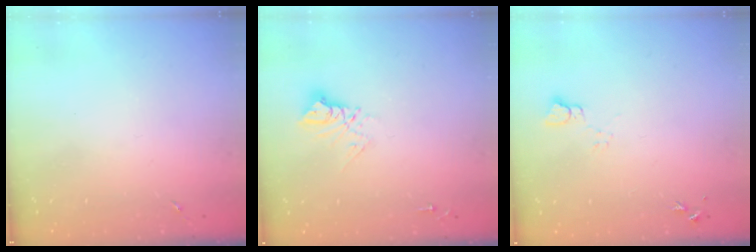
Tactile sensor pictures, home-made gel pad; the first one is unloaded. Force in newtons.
{"total": 9.3, "press": 9.3, "slide": 0.8}
{"total": 3.7, "press": 3.7, "slide": 0.4}